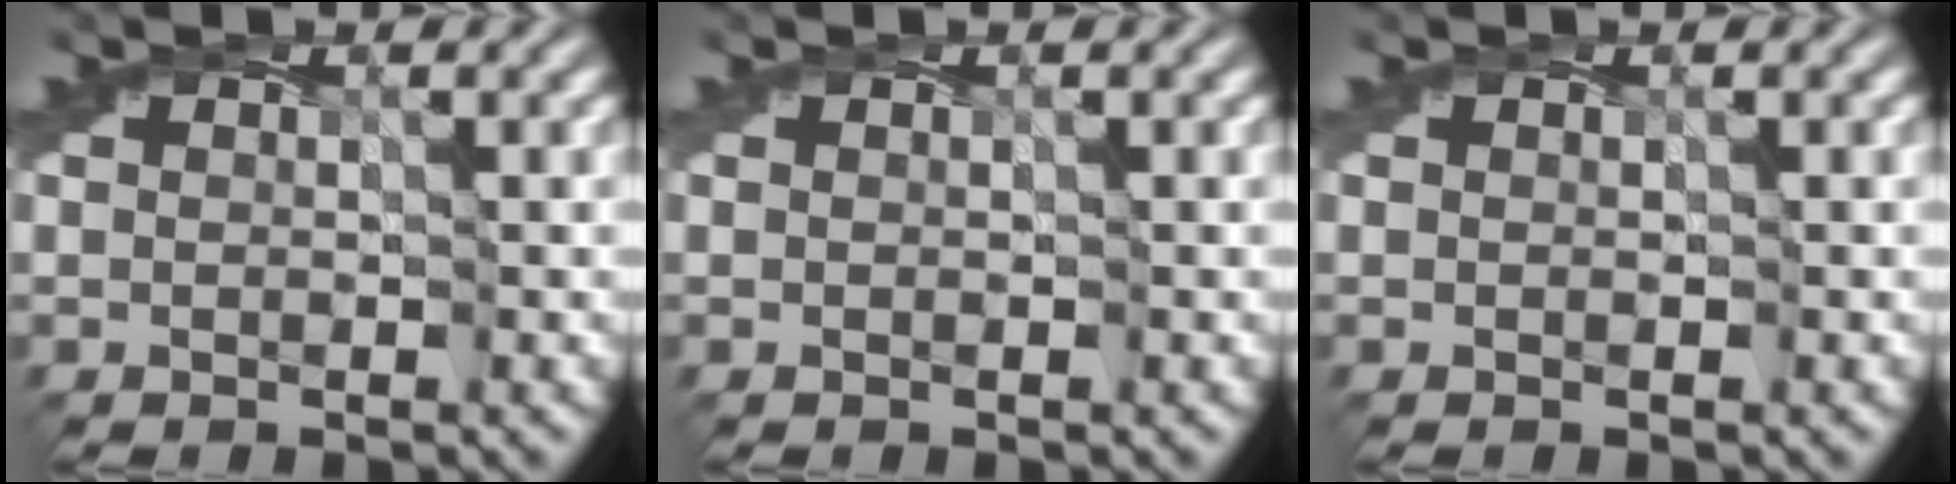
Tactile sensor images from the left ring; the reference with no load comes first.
{"total": 0.0}
{"total": 0.0}